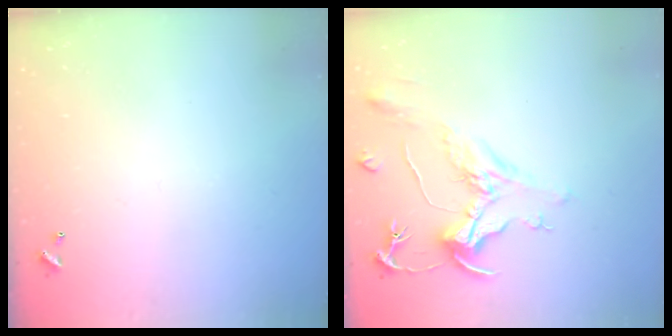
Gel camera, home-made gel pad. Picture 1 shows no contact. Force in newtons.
{"total": 2.2, "press": 1.7, "slide": 1.3}